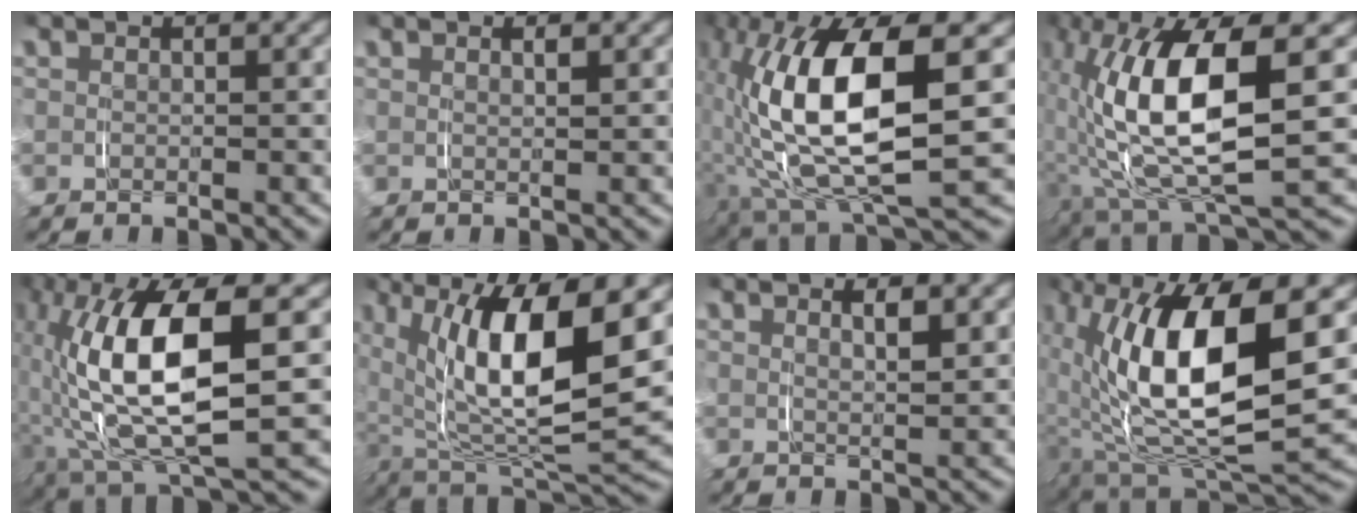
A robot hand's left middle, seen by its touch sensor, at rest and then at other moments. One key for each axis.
{"total": 1.0, "fx": 0.6, "fy": -0.1, "fz": 0.7, "tx": -0.011, "ty": 0.000, "tz": 0.011}
{"total": 15.3, "fx": 0.8, "fy": 6.9, "fz": 13.6, "tx": -0.279, "ty": -0.016, "tz": 0.031}
{"total": 13.7, "fx": 0.6, "fy": 5.8, "fz": 12.4, "tx": -0.253, "ty": -0.013, "tz": 0.025}
{"total": 13.8, "fx": 0.6, "fy": 6.0, "fz": 12.4, "tx": -0.254, "ty": -0.010, "tz": 0.023}
{"total": 14.3, "fx": 2.3, "fy": 6.5, "fz": 12.6, "tx": -0.213, "ty": 0.001, "tz": 0.047}
{"total": 2.0, "fx": 1.3, "fy": 0.1, "fz": 1.6, "tx": -0.028, "ty": -0.004, "tz": 0.025}
{"total": 16.7, "fx": 0.1, "fy": 8.5, "fz": 14.3, "tx": -0.279, "ty": -0.022, "tz": 0.023}